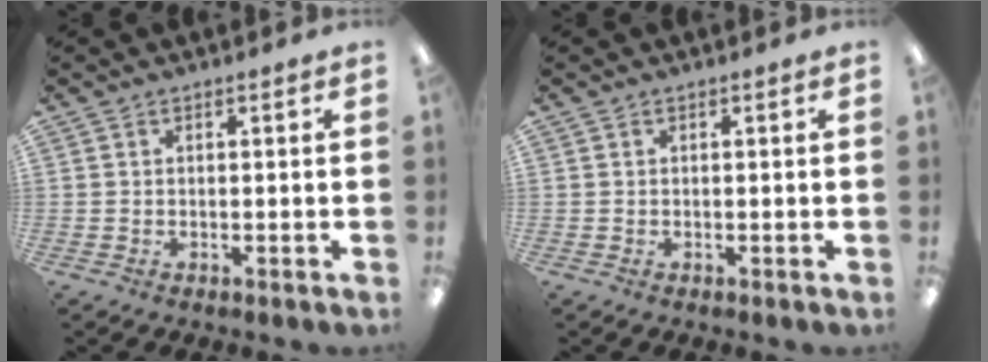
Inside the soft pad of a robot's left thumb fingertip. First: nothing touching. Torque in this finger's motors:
{"motor_torque": [0.00, 0.00, -0.02, -0.02, 0.00]}